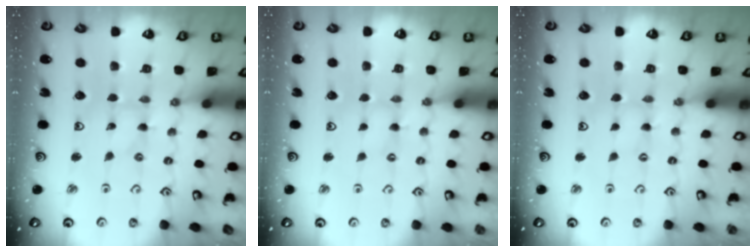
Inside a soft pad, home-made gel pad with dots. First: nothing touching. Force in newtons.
{"total": 1.3, "press": 1.3, "slide": 0.2}
{"total": 0.0}